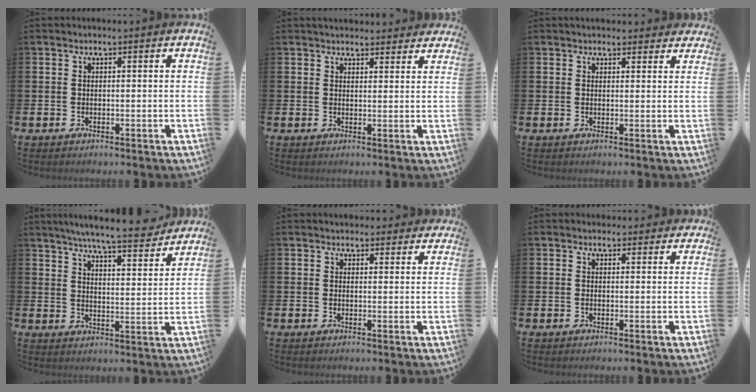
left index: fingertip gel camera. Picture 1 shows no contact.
{"total": 3.1, "force": [3.0, 0.8, 0.0], "torque": [0.002, -0.016, 0.053]}
{"total": 2.1, "force": [2.0, 0.8, 0.0], "torque": [0.004, -0.005, 0.035]}
{"total": 7.3, "force": [6.9, 0.4, 2.4], "torque": [-0.046, -0.048, 0.116]}
{"total": 2.3, "force": [2.1, 1.0, -0.1], "torque": [0.013, -0.008, 0.035]}
{"total": 1.3, "force": [1.0, 0.9, -0.1], "torque": [0.014, 0.002, 0.015]}